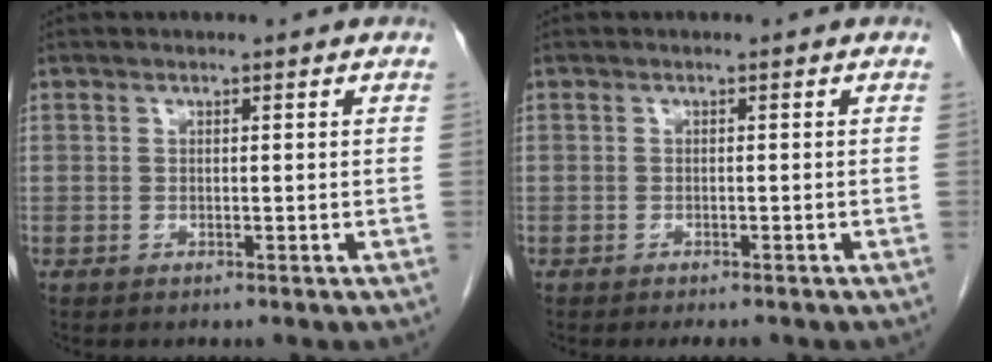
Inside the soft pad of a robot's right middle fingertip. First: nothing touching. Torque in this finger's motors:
{"motor_torque": [1.15, -0.99, 0.09, 0.04]}